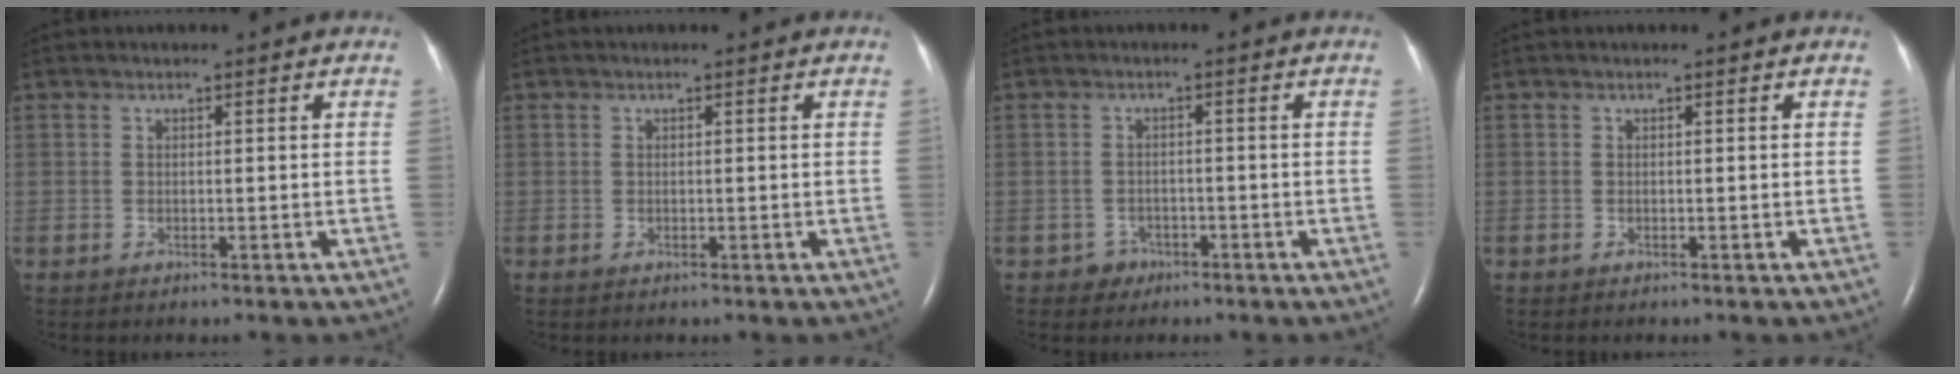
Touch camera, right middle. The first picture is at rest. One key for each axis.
{"total": 0.0}
{"total": 2.2, "fx": -1.4, "fy": 1.7, "fz": -0.1, "tx": 0.001, "ty": 0.009, "tz": -0.023}
{"total": 0.0}